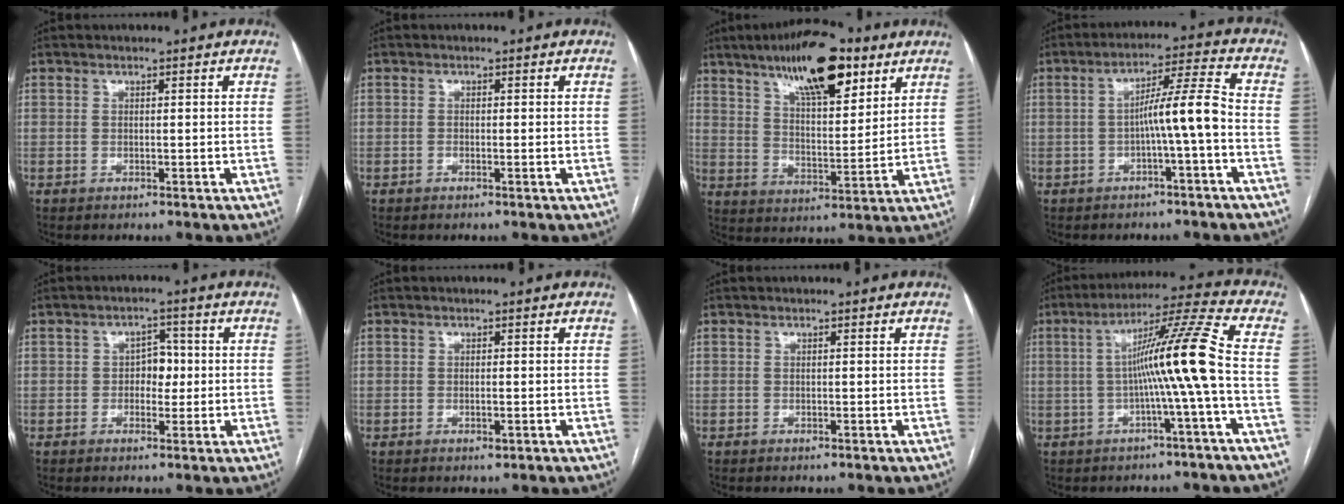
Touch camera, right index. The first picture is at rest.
{"total": 0.7, "force": [-0.3, 0.1, 0.6], "torque": [-0.010, 0.000, -0.003]}
{"total": 15.6, "force": [9.7, 4.6, 11.3], "torque": [-0.188, 0.013, 0.164]}
{"total": 7.2, "force": [-1.6, -0.7, 7.0], "torque": [-0.113, 0.022, -0.024]}
{"total": 3.6, "force": [-0.2, 2.4, 2.7], "torque": [-0.032, 0.011, -0.004]}
{"total": 1.1, "force": [-0.3, 0.4, 0.9], "torque": [-0.016, -0.002, -0.002]}
{"total": 0.0}
{"total": 11.2, "force": [-1.2, -2.3, 10.9], "torque": [-0.178, 0.016, -0.021]}